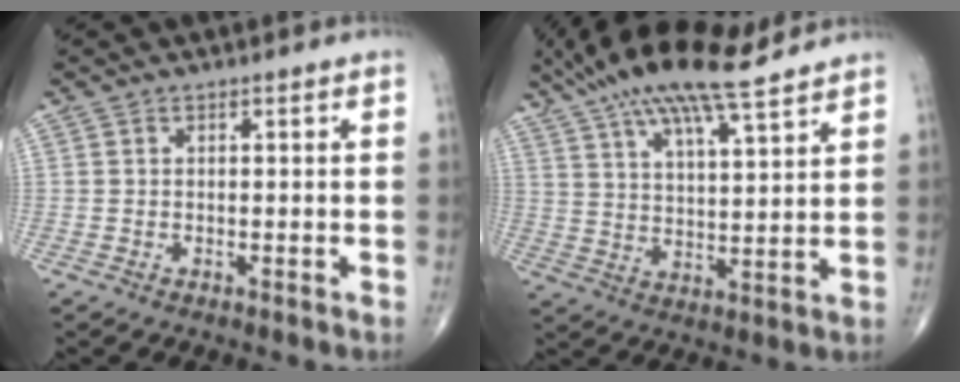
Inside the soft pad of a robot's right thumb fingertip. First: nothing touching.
{"total": 17.3, "force": [13.0, 3.8, 10.9], "torque": [-0.189, -0.024, 0.227]}